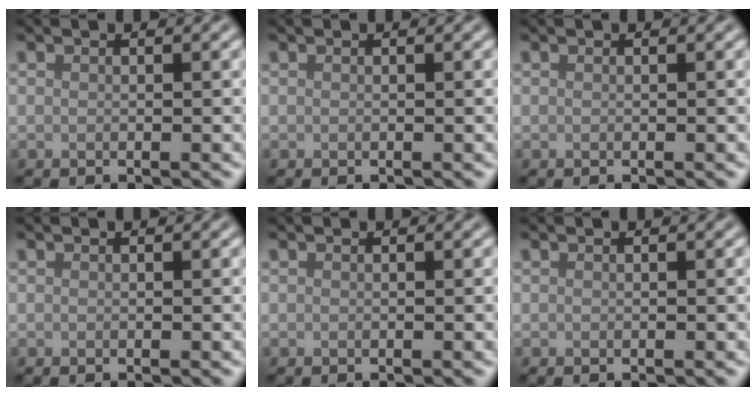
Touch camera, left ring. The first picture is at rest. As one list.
[{"total": 0.0}, {"total": 0.0}, {"total": 0.0}, {"total": 0.0}, {"total": 0.0}]